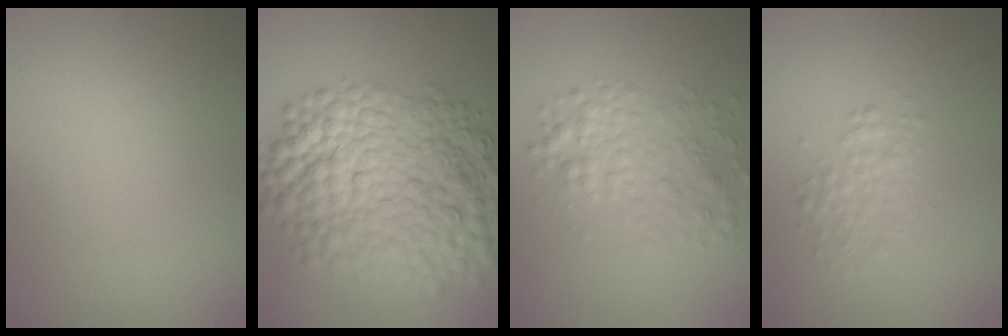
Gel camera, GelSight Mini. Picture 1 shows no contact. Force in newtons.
{"total": 12.2, "press": 12.2, "slide": 0.3}
{"total": 3.4, "press": 3.4, "slide": 0.1}
{"total": 2.0, "press": 2.0, "slide": 0.1}